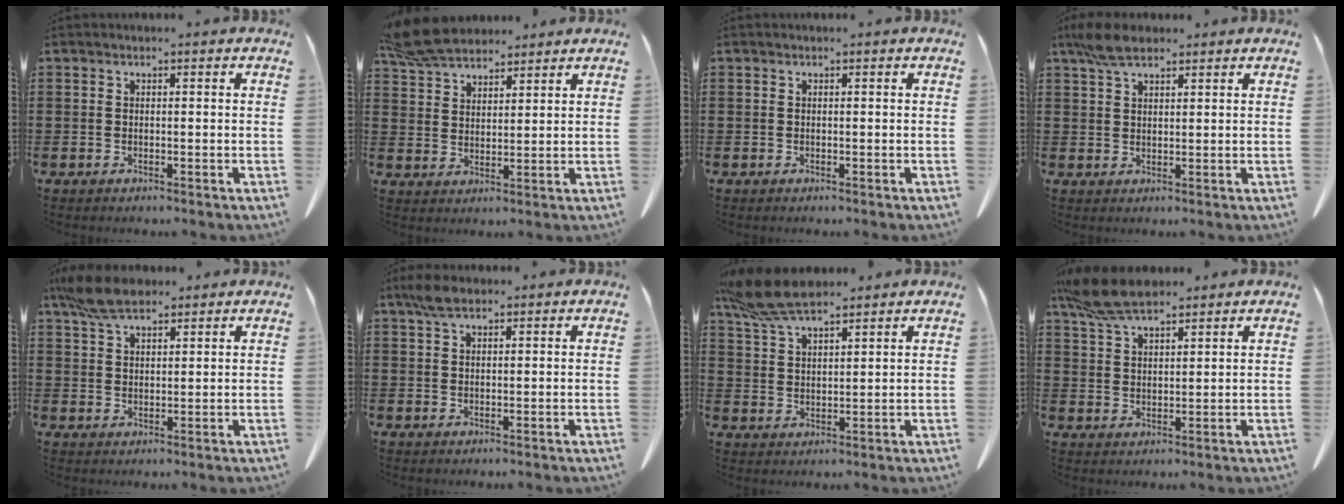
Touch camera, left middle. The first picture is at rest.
{"total": 8.1, "force": [7.1, 2.4, 3.1], "torque": [-0.086, -0.010, 0.136]}
{"total": 0.0}
{"total": 5.0, "force": [3.5, 1.8, 3.1], "torque": [-0.070, 0.003, 0.066]}
{"total": 7.1, "force": [5.4, 2.5, 3.9], "torque": [-0.091, -0.004, 0.103]}
{"total": 3.3, "force": [2.2, 1.3, 2.1], "torque": [-0.048, 0.004, 0.041]}
{"total": 8.7, "force": [7.3, 2.1, 4.2], "torque": [-0.105, -0.014, 0.139]}
{"total": 8.1, "force": [6.6, 2.3, 4.1], "torque": [-0.100, -0.011, 0.126]}